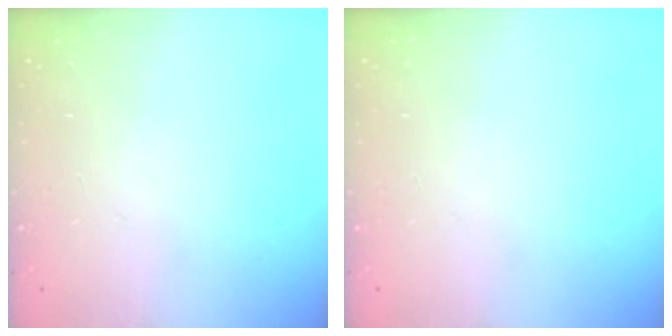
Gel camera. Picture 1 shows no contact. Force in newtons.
{"total": 0.0}